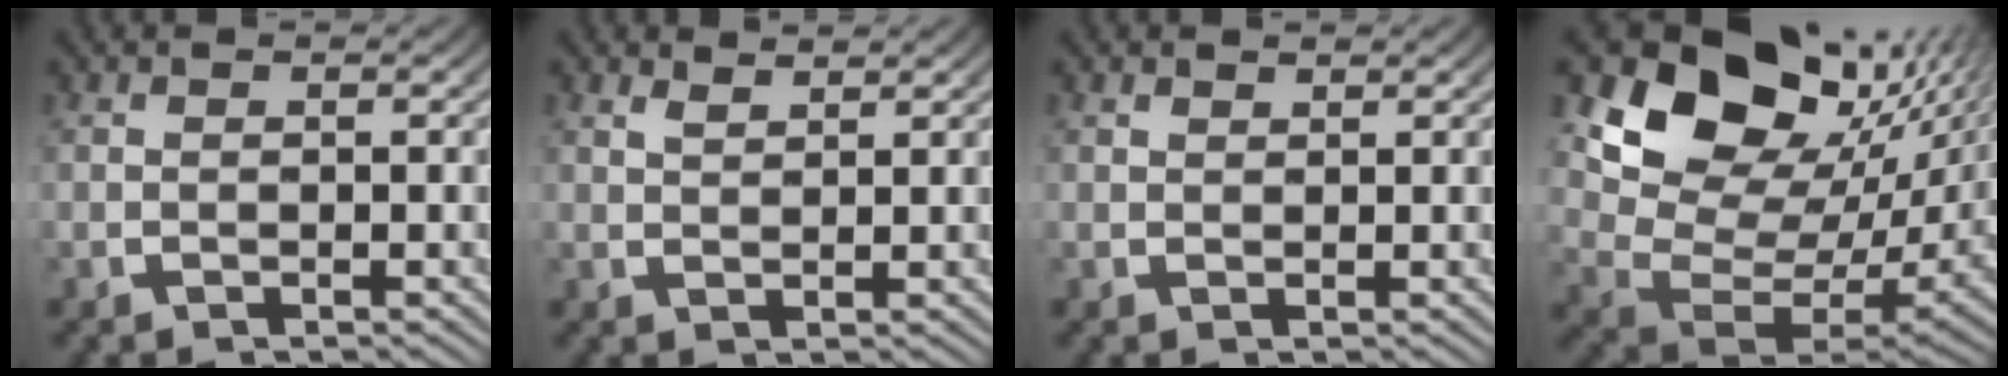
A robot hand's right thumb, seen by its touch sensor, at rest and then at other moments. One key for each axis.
{"total": 1.6, "fx": 1.5, "fy": 0.1, "fz": 0.3, "tx": -0.003, "ty": 0.000, "tz": 0.033}
{"total": 1.0, "fx": 1.0, "fy": 0.1, "fz": 0.1, "tx": 0.007, "ty": 0.000, "tz": 0.019}
{"total": 16.3, "fx": 4.1, "fy": 10.8, "fz": 11.5, "tx": -0.218, "ty": -0.019, "tz": 0.067}